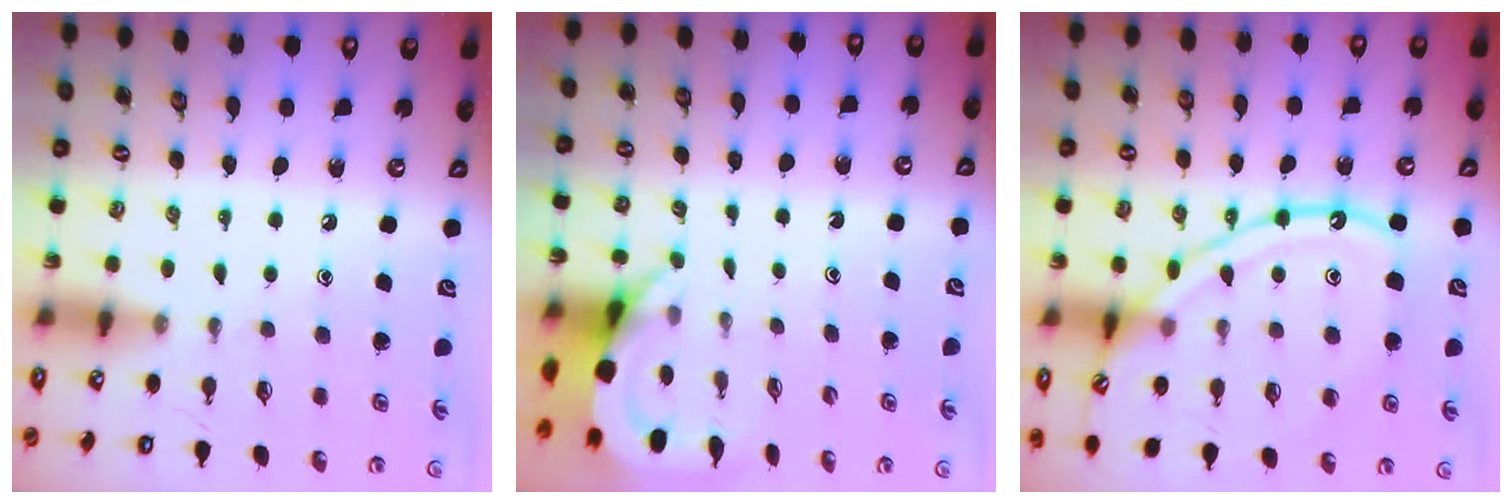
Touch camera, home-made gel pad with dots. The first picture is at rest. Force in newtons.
{"total": 3.9, "press": 3.9, "slide": 0.2}
{"total": 14.7, "press": 14.7, "slide": 1.4}